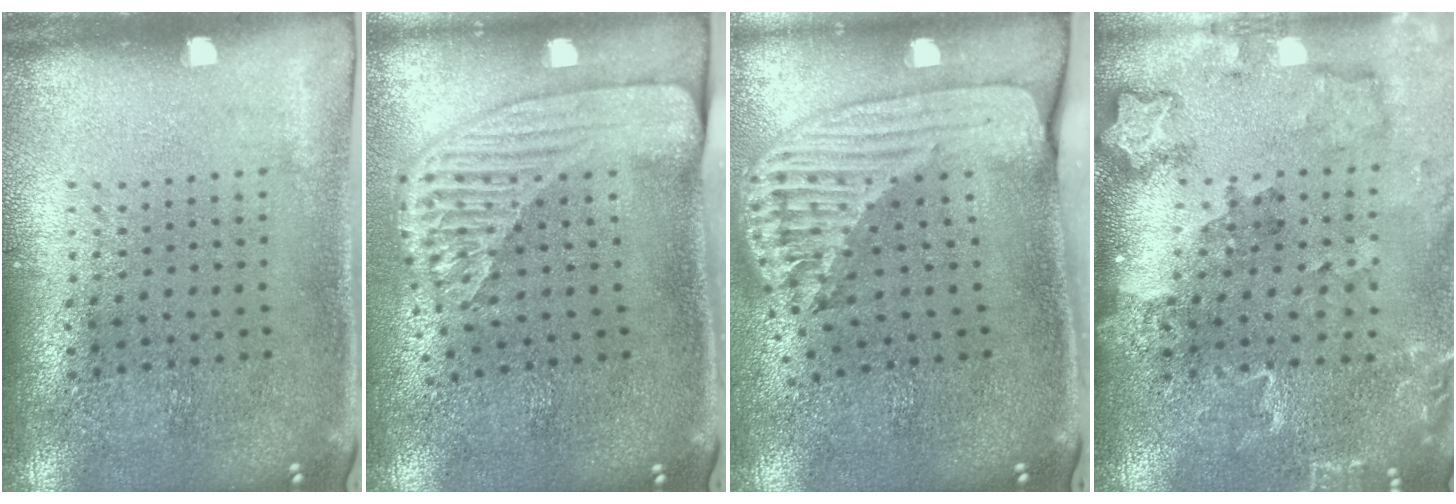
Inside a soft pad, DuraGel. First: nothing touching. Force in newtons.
{"total": 2.3, "press": 1.8, "slide": 1.5}
{"total": 2.6, "press": 1.9, "slide": 1.8}
{"total": 1.8, "press": 1.8, "slide": 0.2}